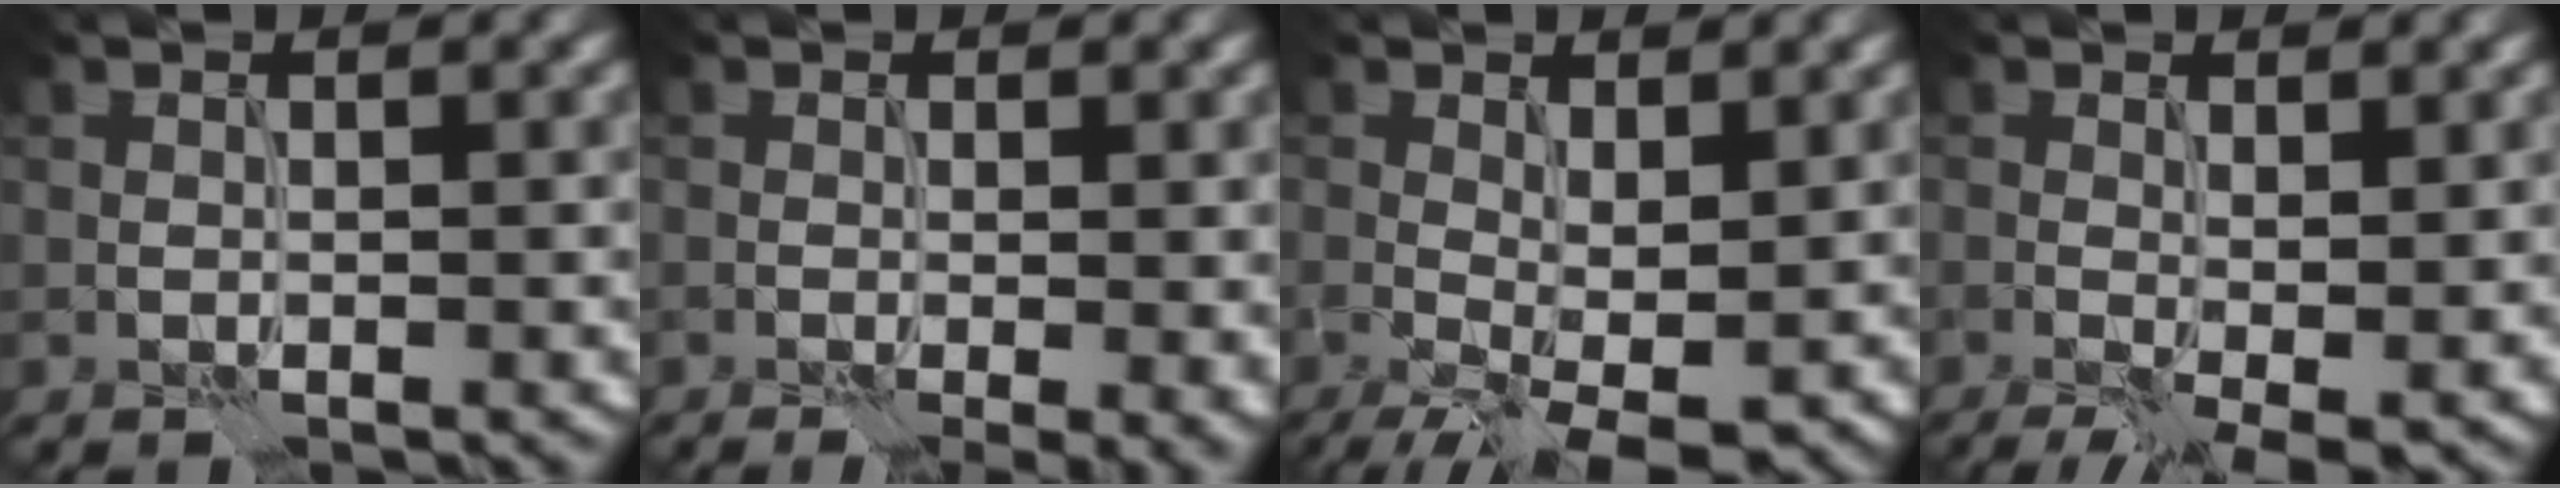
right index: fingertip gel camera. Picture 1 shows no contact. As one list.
[{"total": 3.0, "force": [-0.5, 0.7, 2.9], "torque": [-0.037, -0.009, -0.007]}, {"total": 6.8, "force": [-0.9, 2.9, 6.1], "torque": [-0.105, -0.010, -0.013]}, {"total": 5.3, "force": [-0.6, 1.9, 4.9], "torque": [-0.080, -0.012, -0.004]}]